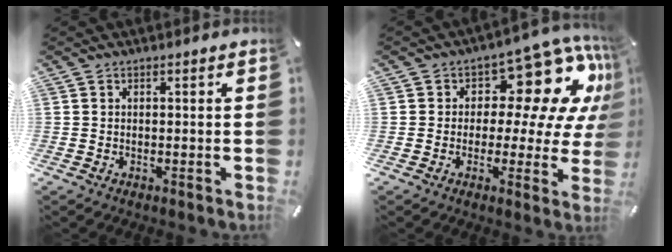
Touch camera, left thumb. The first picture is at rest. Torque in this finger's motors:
{"motor_torque": [0.54, 0.50, 0.55, 0.21, 0.03]}